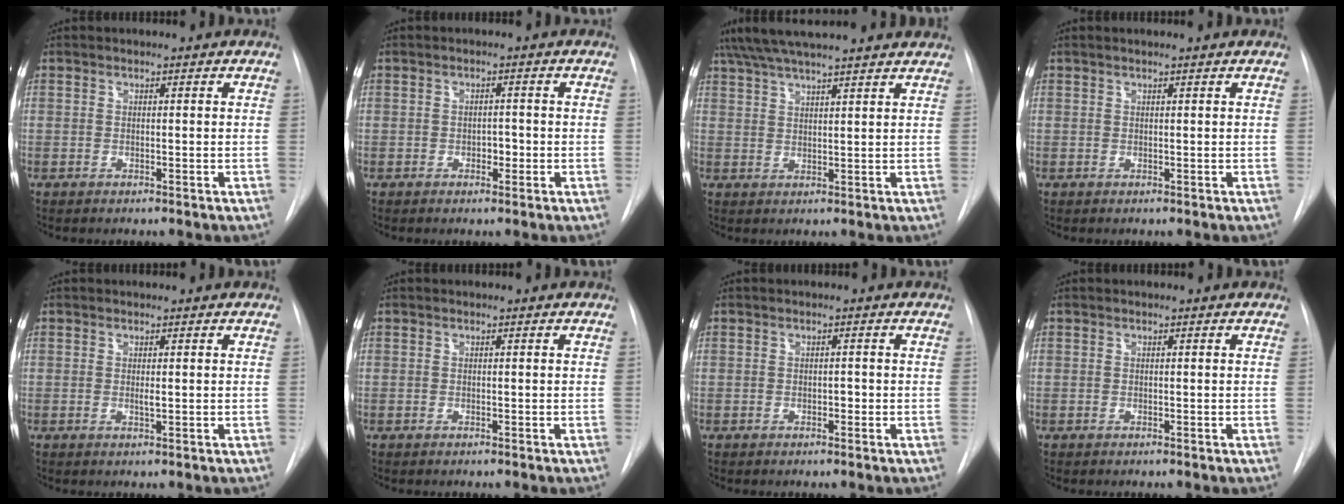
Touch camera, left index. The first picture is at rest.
{"total": 1.5, "force": [-0.5, 1.0, 1.0], "torque": [-0.013, 0.004, -0.006]}
{"total": 16.9, "force": [15.1, 2.2, 7.1], "torque": [-0.131, 0.057, 0.221]}
{"total": 1.1, "force": [1.0, -0.1, 0.5], "torque": [-0.007, 0.015, 0.022]}
{"total": 0.7, "force": [0.2, 0.1, 0.7], "torque": [-0.016, -0.003, 0.004]}
{"total": 0.0}
{"total": 0.6, "force": [-0.2, 0.4, 0.5], "torque": [-0.006, 0.002, -0.003]}
{"total": 0.0}